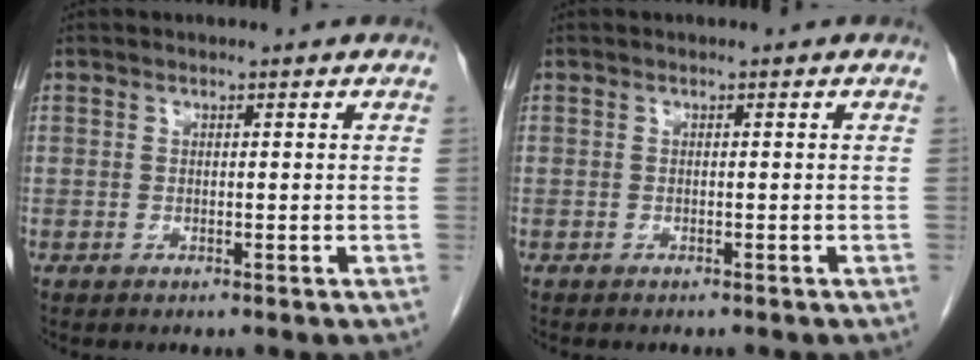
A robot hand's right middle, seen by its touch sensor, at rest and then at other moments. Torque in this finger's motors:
{"motor_torque": [0.08, -0.06, 0.00, 0.00]}